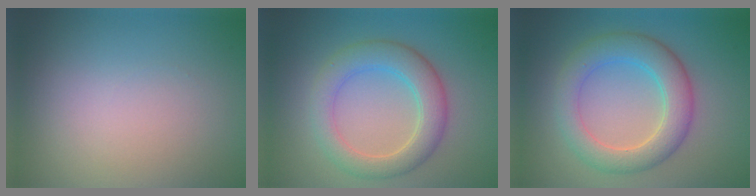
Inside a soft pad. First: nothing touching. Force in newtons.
{"total": 4.9, "press": 4.8, "slide": 0.4}
{"total": 5.4, "press": 5.4, "slide": 0.1}